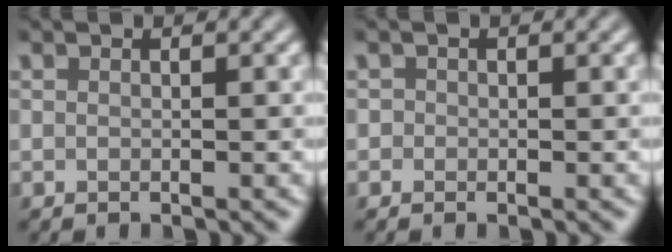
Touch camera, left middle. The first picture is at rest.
{"total": 0.6, "force": [-0.1, 0.6, 0.0], "torque": [0.006, -0.005, -0.003]}